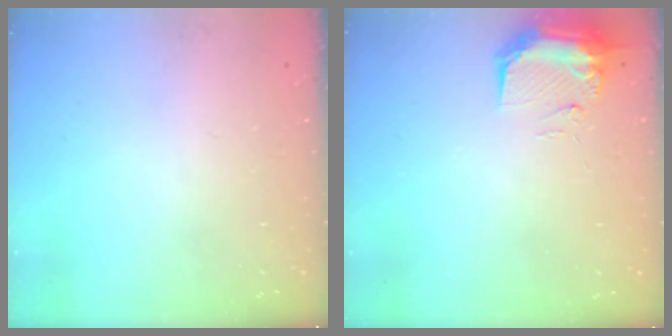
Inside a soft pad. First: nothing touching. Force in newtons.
{"total": 9.2, "press": 9.0, "slide": 1.5}